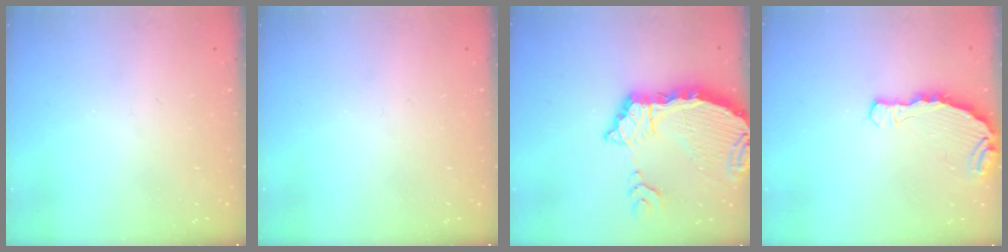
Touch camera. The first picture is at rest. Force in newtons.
{"total": 0.0}
{"total": 9.8, "press": 9.7, "slide": 1.1}
{"total": 5.7, "press": 5.7, "slide": 0.6}